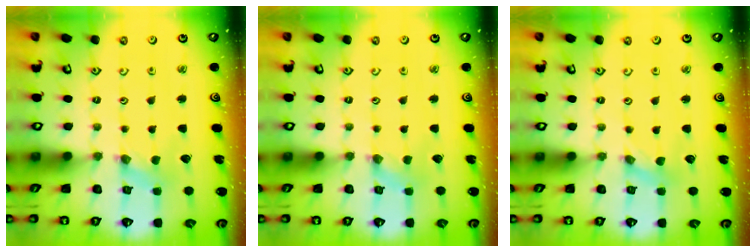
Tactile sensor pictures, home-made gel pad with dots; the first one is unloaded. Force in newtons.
{"total": 0.9, "press": 0.9, "slide": 0.2}
{"total": 0.0}